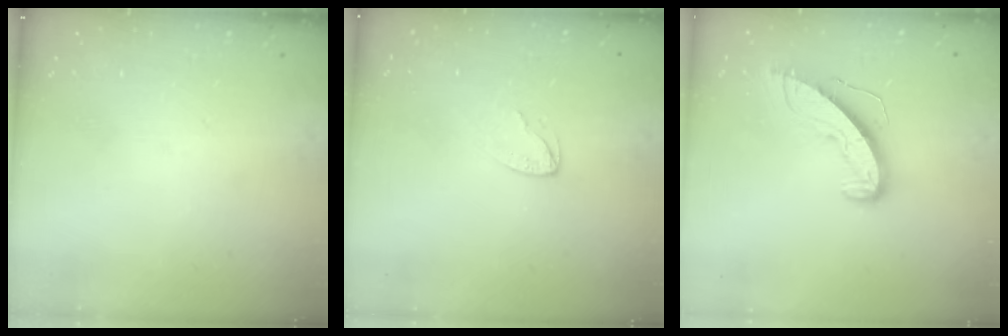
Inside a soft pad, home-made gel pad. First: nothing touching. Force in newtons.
{"total": 3.0, "press": 3.0, "slide": 0.3}
{"total": 9.1, "press": 9.1, "slide": 0.4}